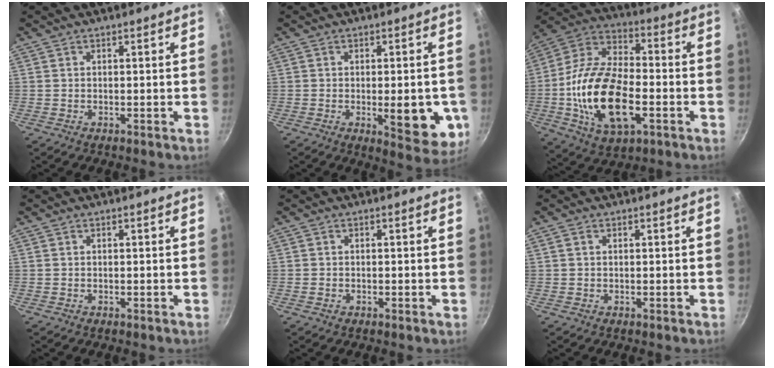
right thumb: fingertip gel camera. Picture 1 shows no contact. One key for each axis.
{"total": 11.4, "fx": -2.3, "fy": 4.3, "fz": 10.3, "tx": -0.103, "ty": -0.009, "tz": -0.024}
{"total": 21.7, "fx": -4.6, "fy": 11.4, "fz": 17.8, "tx": -0.330, "ty": 0.027, "tz": -0.090}
{"total": 0.0}
{"total": 0.6, "fx": -0.3, "fy": 0.5, "fz": 0.3, "tx": -0.003, "ty": 0.000, "tz": -0.006}
{"total": 0.8, "fx": 0.2, "fy": 0.6, "fz": 0.4, "tx": -0.007, "ty": 0.003, "tz": 0.003}